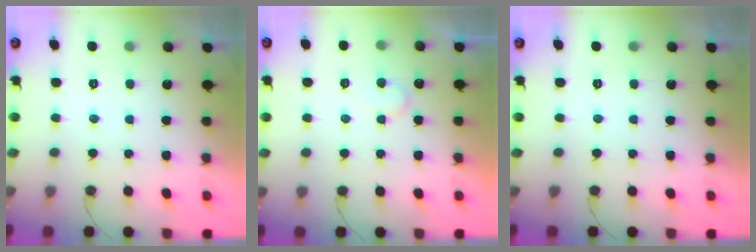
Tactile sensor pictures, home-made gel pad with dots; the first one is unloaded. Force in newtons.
{"total": 5.5, "press": 5.5, "slide": 0.4}
{"total": 0.0}